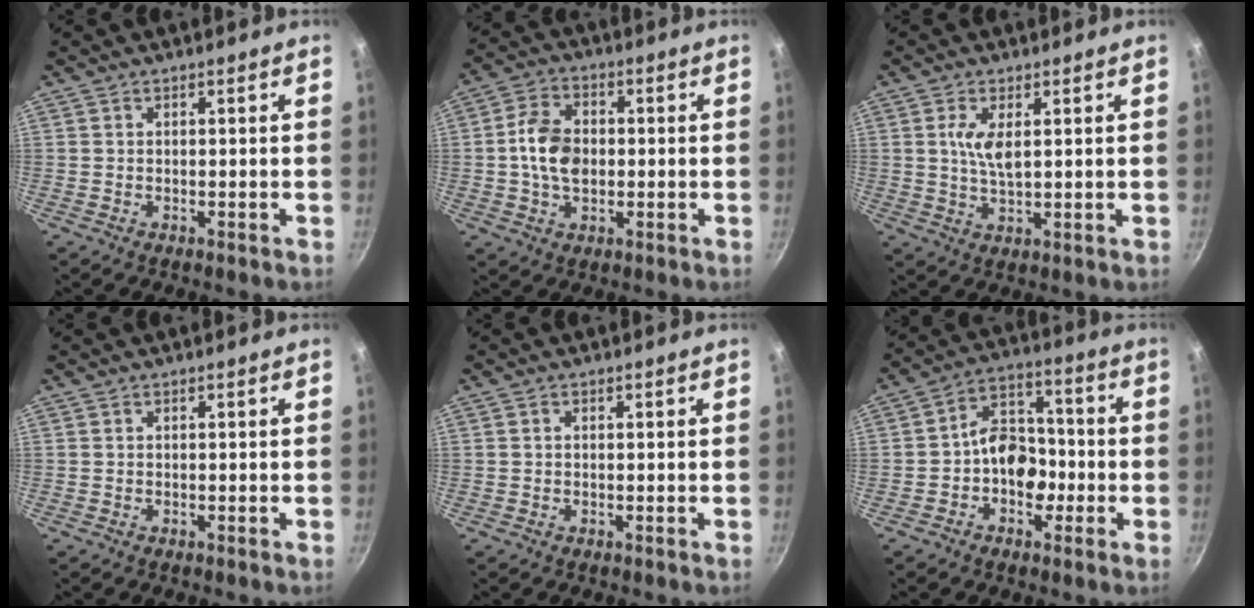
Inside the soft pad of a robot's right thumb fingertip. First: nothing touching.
{"total": 9.1, "force": [-0.2, 6.3, 6.6], "torque": [-0.108, 0.016, -0.011]}
{"total": 5.3, "force": [1.4, 2.2, 4.6], "torque": [-0.088, -0.006, 0.028]}
{"total": 0.0}
{"total": 0.6, "force": [0.1, 0.5, 0.3], "torque": [-0.004, 0.004, 0.001]}
{"total": 10.2, "force": [-2.1, 7.5, 6.6], "torque": [-0.055, 0.042, -0.048]}